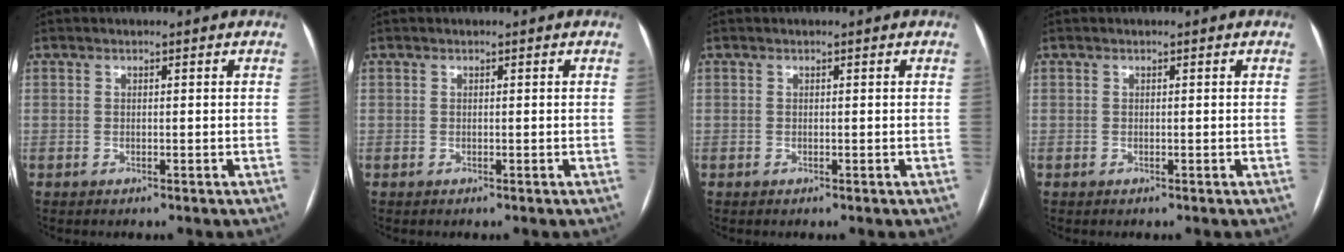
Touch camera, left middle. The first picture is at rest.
{"total": 0.0}
{"total": 0.0}
{"total": 0.0}